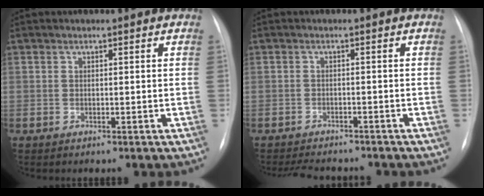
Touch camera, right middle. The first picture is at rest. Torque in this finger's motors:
{"motor_torque": [0.02, -0.02, 0.01, 0.01]}